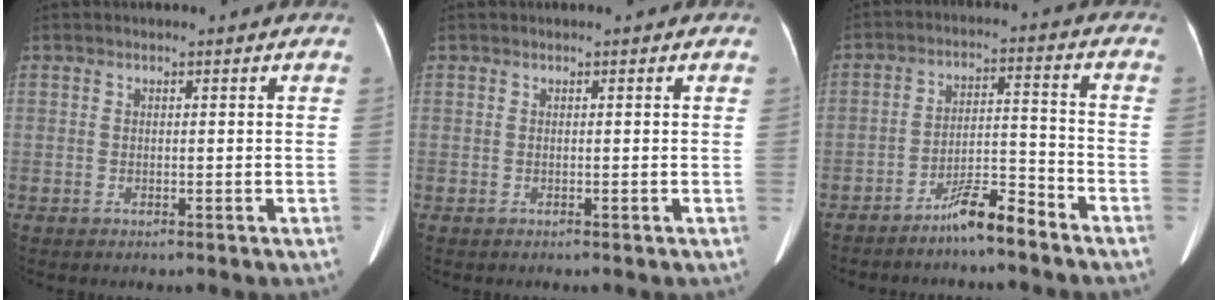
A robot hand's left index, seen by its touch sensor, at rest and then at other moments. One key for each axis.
{"total": 0.0}
{"total": 6.6, "fx": -5.6, "fy": 0.4, "fz": 3.5, "tx": -0.061, "ty": -0.003, "tz": -0.103}